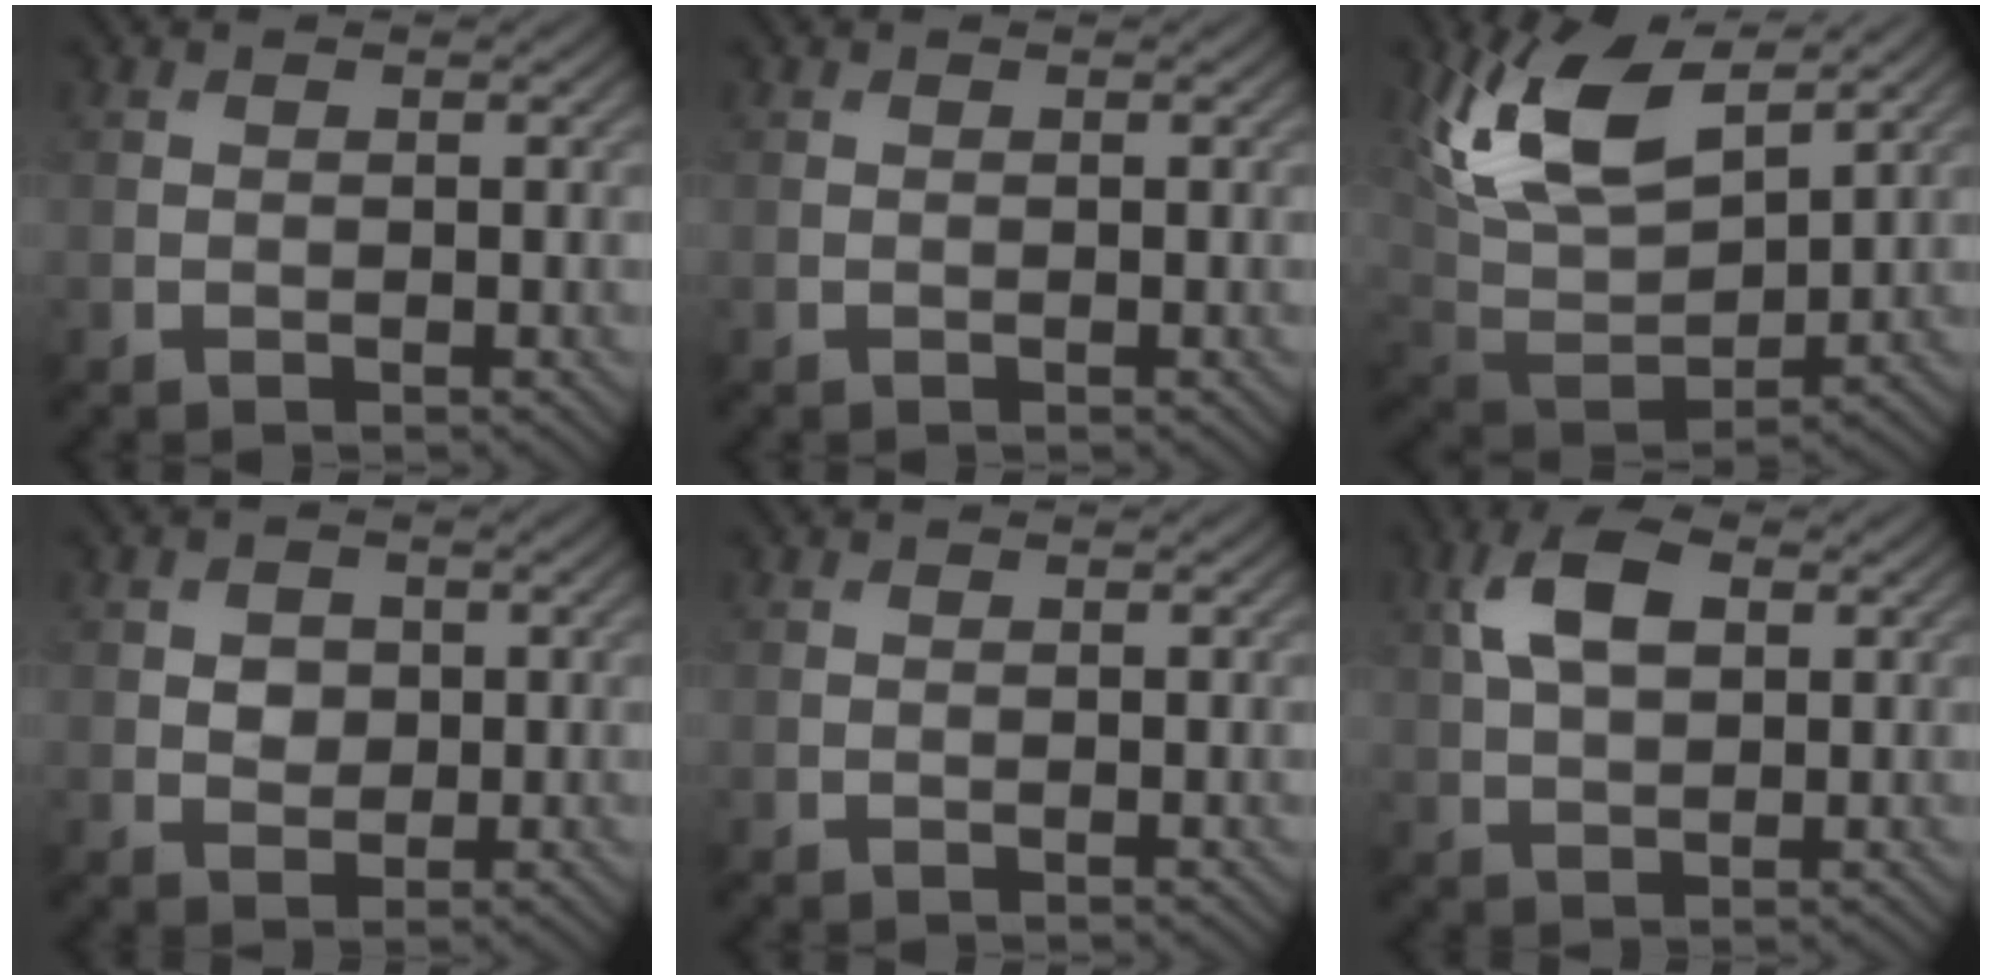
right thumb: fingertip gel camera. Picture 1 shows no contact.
{"total": 0.0}
{"total": 14.0, "force": [7.4, 6.3, 10.0], "torque": [-0.233, 0.012, 0.142]}
{"total": 2.3, "force": [0.3, 2.0, 1.1], "torque": [-0.026, -0.003, 0.000]}
{"total": 0.0}
{"total": 6.5, "force": [1.9, 3.6, 5.0], "torque": [-0.111, 0.010, 0.030]}